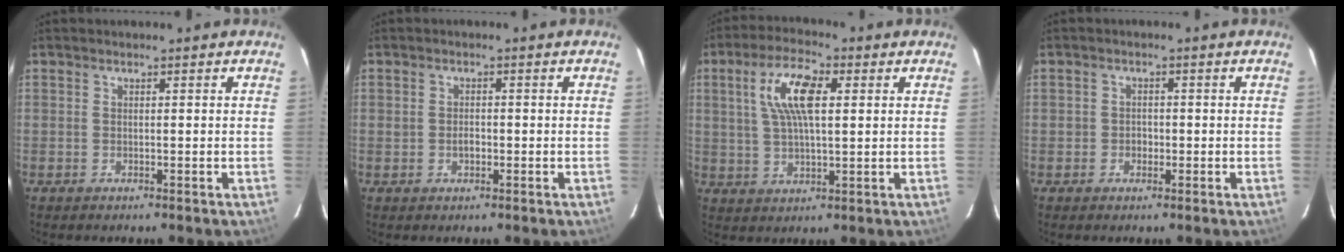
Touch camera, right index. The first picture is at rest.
{"total": 1.8, "force": [-0.4, 1.2, 1.2], "torque": [-0.023, 0.003, -0.007]}
{"total": 9.6, "force": [2.5, 3.5, 8.6], "torque": [-0.165, 0.017, 0.046]}
{"total": 2.1, "force": [-0.6, 1.9, 0.6], "torque": [-0.011, 0.004, -0.009]}